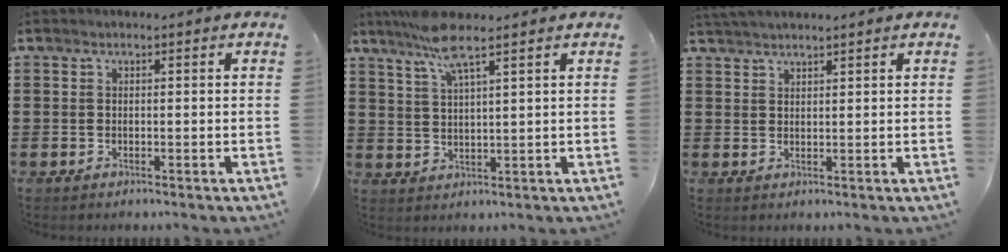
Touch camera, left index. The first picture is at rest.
{"total": 7.0, "force": [5.1, 0.4, 4.7], "torque": [-0.105, -0.006, 0.091]}
{"total": 1.6, "force": [1.6, -0.2, 0.3], "torque": [-0.009, 0.000, 0.031]}